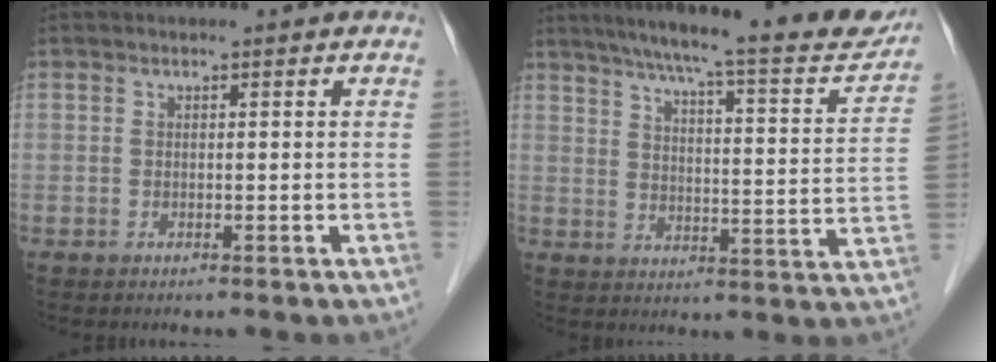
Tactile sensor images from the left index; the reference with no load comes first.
{"total": 22.5, "force": [19.4, 2.3, 11.1], "torque": [-0.165, -0.023, 0.247]}